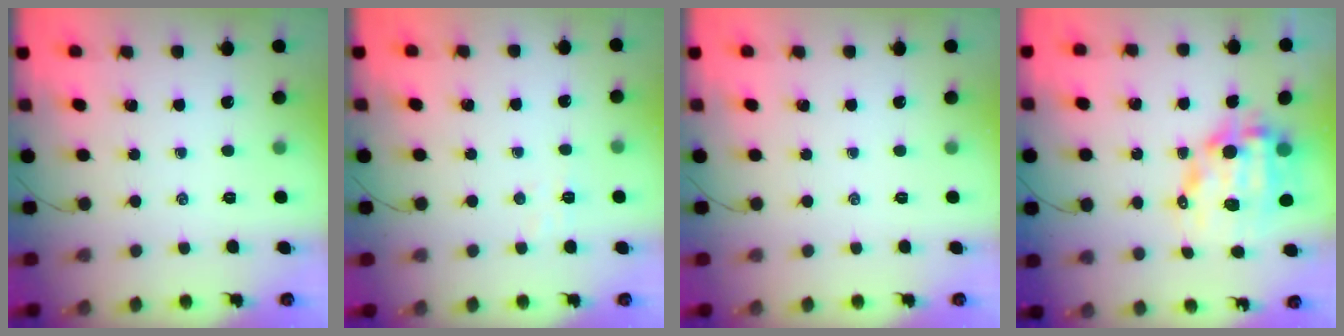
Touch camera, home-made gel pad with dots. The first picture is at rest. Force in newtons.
{"total": 3.8, "press": 3.8, "slide": 0.7}
{"total": 0.0}
{"total": 12.3, "press": 11.9, "slide": 3.0}